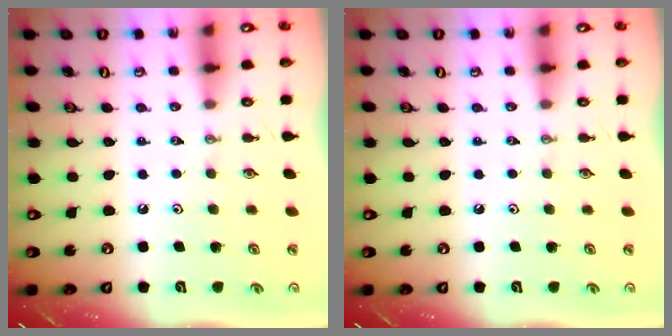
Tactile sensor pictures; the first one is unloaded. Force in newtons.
{"total": 0.0}